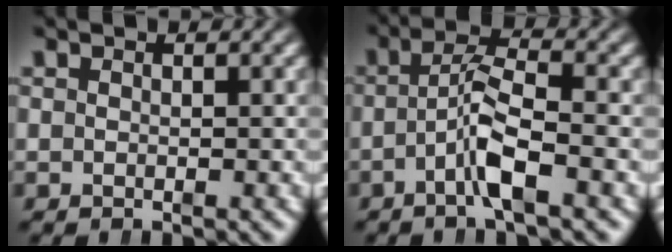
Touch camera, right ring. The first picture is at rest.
{"total": 4.4, "force": [-0.8, 1.5, 4.1], "torque": [-0.070, 0.006, -0.022]}